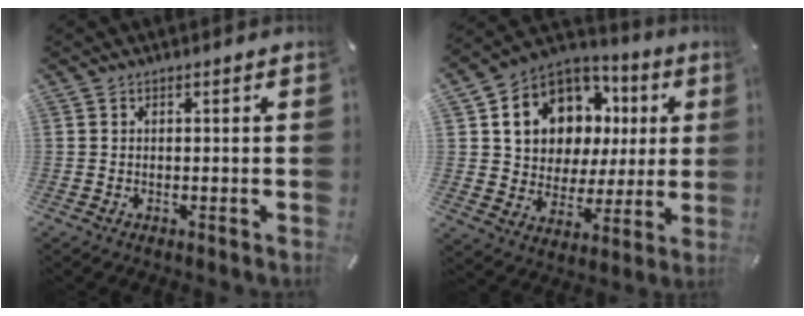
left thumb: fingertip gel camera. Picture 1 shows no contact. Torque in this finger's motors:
{"motor_torque": [1.23, 1.60, 2.19, -0.58, 0.19]}